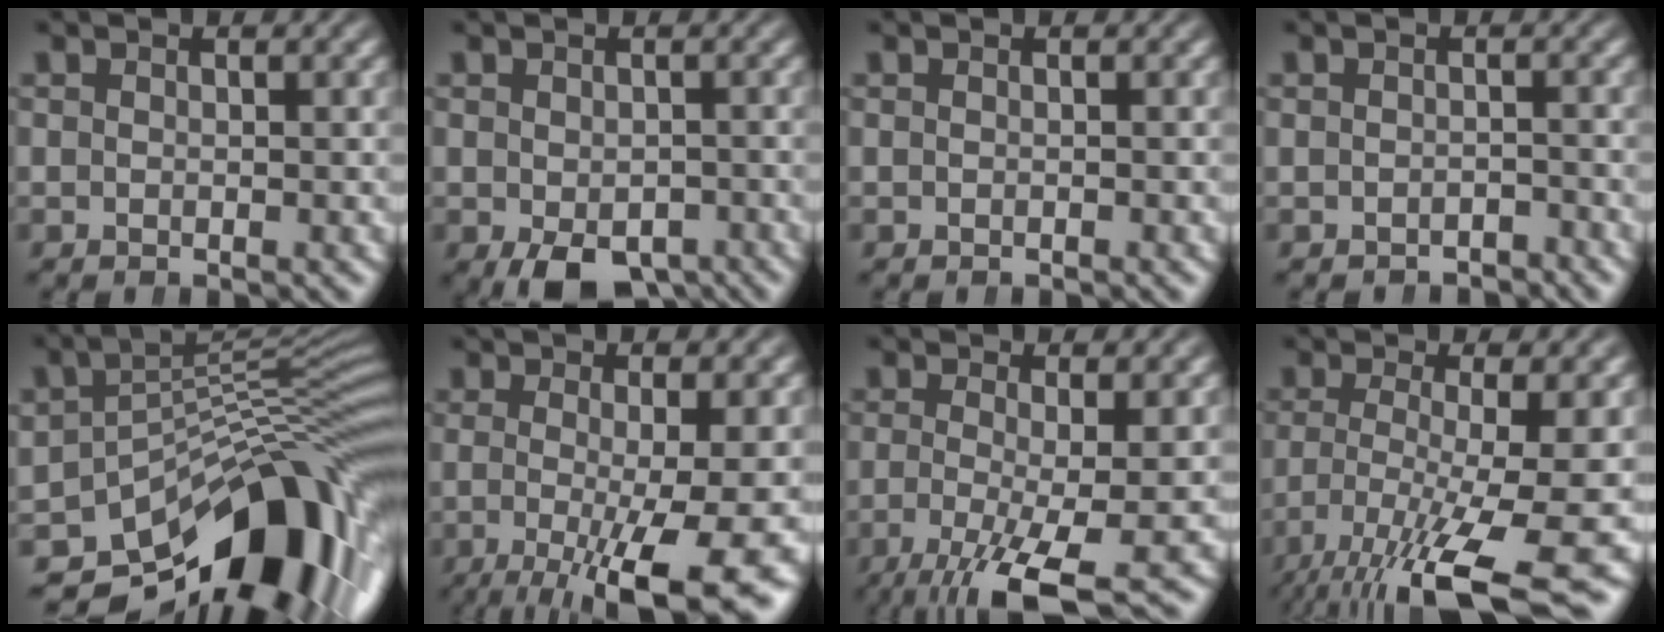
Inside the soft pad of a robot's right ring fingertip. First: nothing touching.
{"total": 4.6, "force": [-3.3, 1.9, 2.5], "torque": [-0.029, -0.031, -0.032]}
{"total": 0.0}
{"total": 1.9, "force": [-1.9, -0.1, -0.2], "torque": [0.010, -0.009, -0.028]}
{"total": 18.3, "force": [-8.4, 10.2, 12.7], "torque": [-0.184, -0.051, -0.108]}
{"total": 8.6, "force": [-3.5, 1.8, 7.7], "torque": [-0.121, -0.025, -0.039]}
{"total": 5.8, "force": [-3.2, 1.5, 4.6], "torque": [-0.095, -0.044, -0.034]}
{"total": 9.5, "force": [-4.6, 2.9, 7.8], "torque": [-0.144, -0.049, -0.044]}